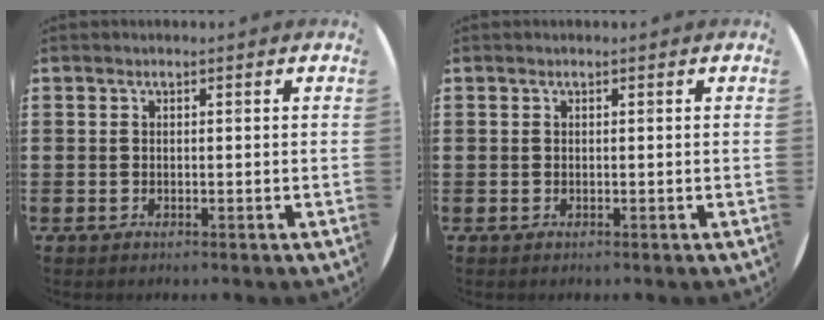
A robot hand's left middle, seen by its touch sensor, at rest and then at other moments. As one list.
[{"total": 0.0}]